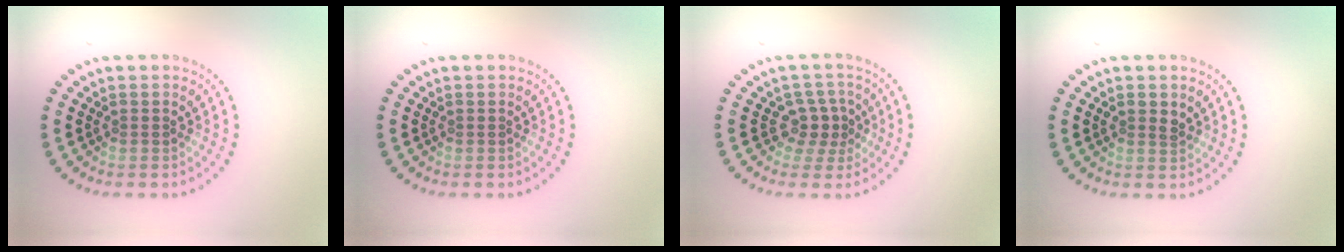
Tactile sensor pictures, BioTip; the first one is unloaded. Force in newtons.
{"total": 0.0}
{"total": 2.4, "press": 1.9, "slide": 1.6}
{"total": 1.2, "press": 1.1, "slide": 0.3}